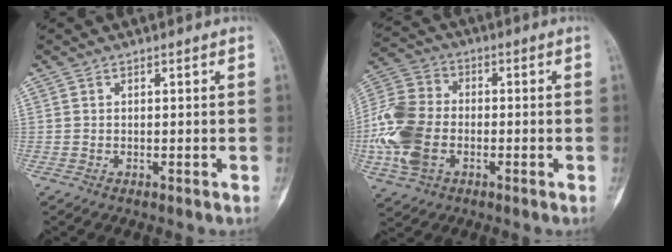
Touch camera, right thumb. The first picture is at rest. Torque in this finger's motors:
{"motor_torque": [1.49, 1.47, 1.33, -0.71, 0.12]}